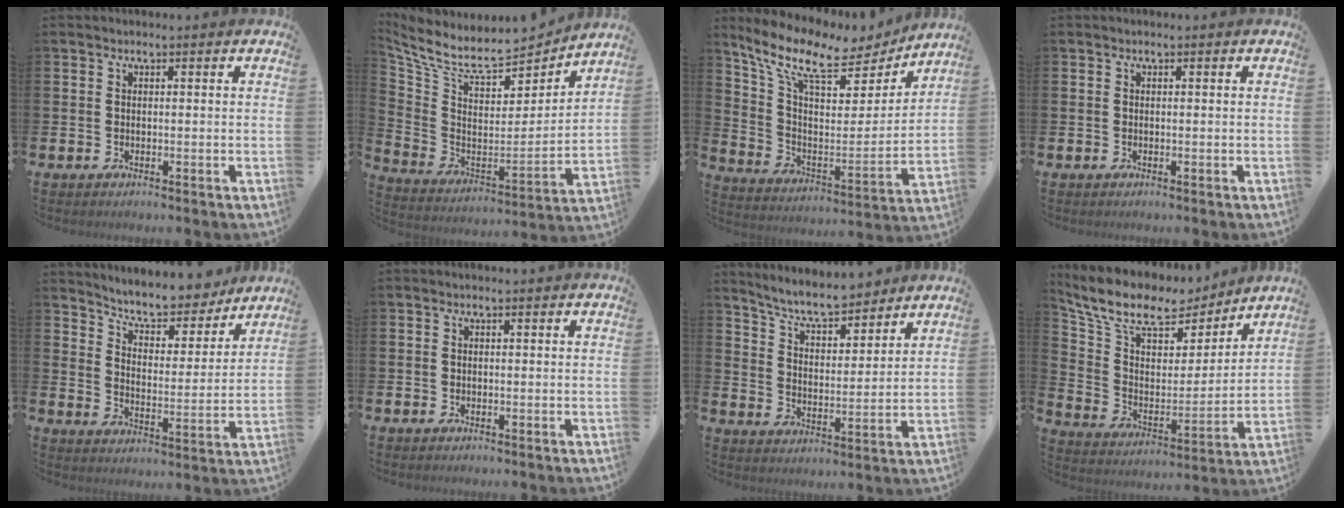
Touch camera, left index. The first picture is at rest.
{"total": 9.2, "force": [8.2, 2.7, 3.3], "torque": [-0.102, -0.059, 0.138]}
{"total": 11.0, "force": [9.1, 3.5, 4.9], "torque": [-0.128, -0.058, 0.154]}
{"total": 0.0}
{"total": 7.9, "force": [7.5, 1.9, 1.7], "torque": [-0.051, -0.061, 0.127]}
{"total": 0.0}
{"total": 7.9, "force": [7.3, 1.4, 2.7], "torque": [-0.067, -0.045, 0.128]}
{"total": 11.5, "force": [9.6, 4.6, 4.4], "torque": [-0.124, -0.056, 0.166]}